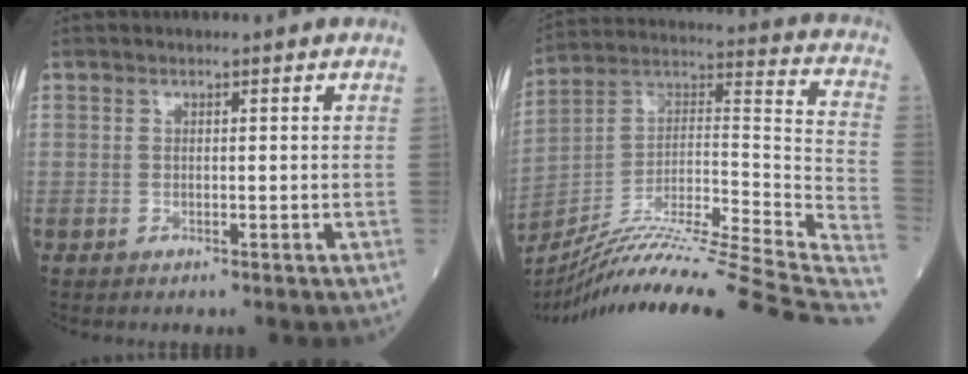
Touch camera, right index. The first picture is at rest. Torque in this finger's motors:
{"motor_torque": [-0.71, -1.43, 0.45, 0.17]}